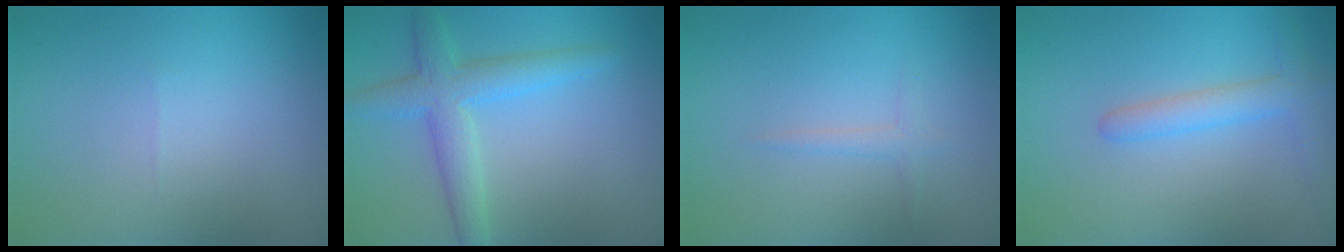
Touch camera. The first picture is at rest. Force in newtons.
{"total": 4.2, "press": 4.2, "slide": 0.3}
{"total": 1.3, "press": 1.3, "slide": 0.0}
{"total": 2.5, "press": 2.5, "slide": 0.2}